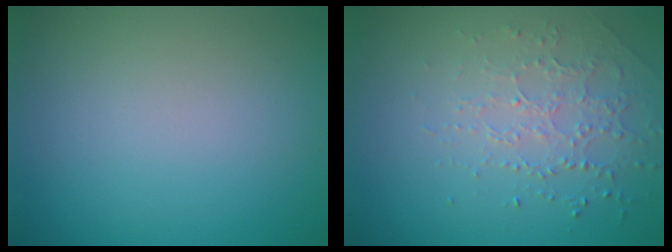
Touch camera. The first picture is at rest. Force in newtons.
{"total": 1.7, "press": 1.5, "slide": 0.8}